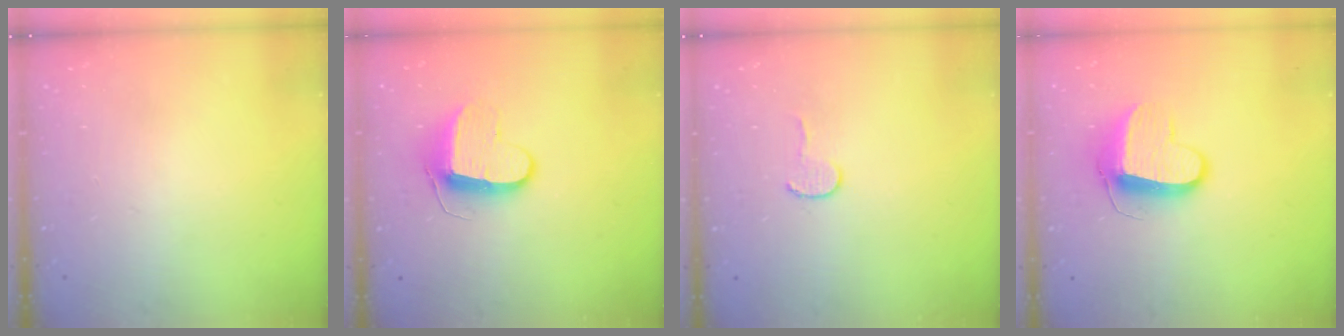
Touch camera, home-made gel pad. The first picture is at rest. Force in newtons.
{"total": 9.6, "press": 9.6, "slide": 0.2}
{"total": 4.1, "press": 4.1, "slide": 0.4}
{"total": 10.7, "press": 10.7, "slide": 0.5}